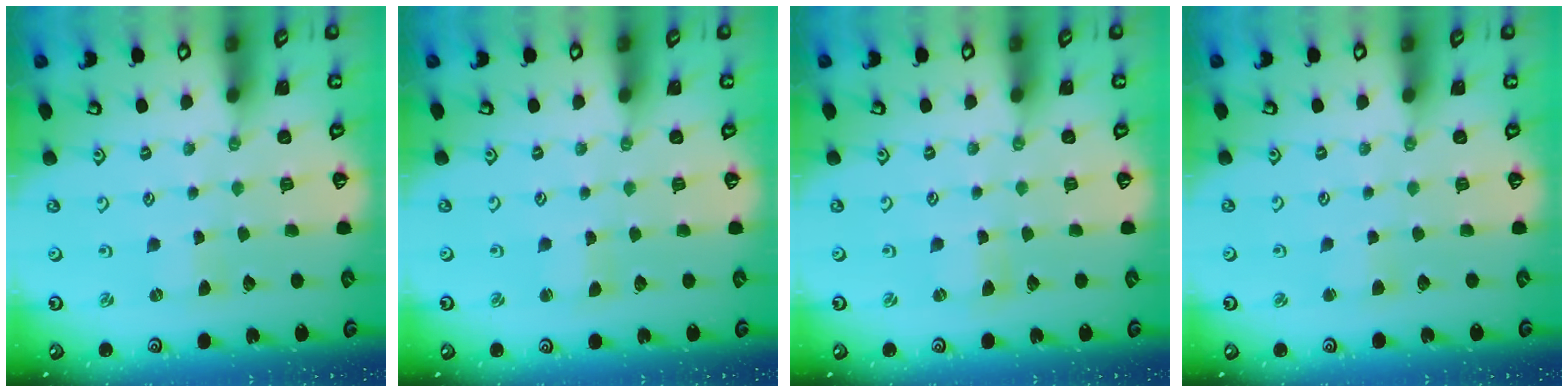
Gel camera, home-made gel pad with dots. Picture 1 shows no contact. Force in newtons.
{"total": 1.3, "press": 1.3, "slide": 0.1}
{"total": 0.0}
{"total": 3.0, "press": 3.0, "slide": 0.3}